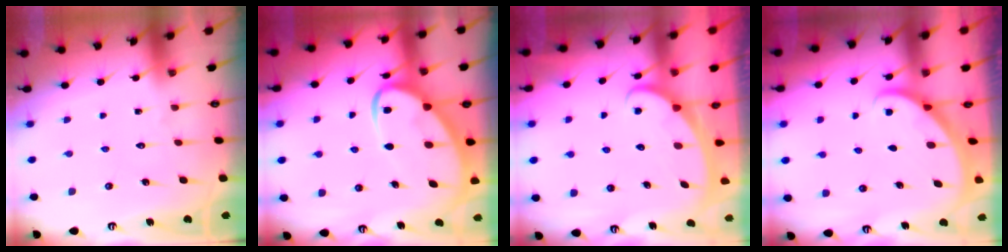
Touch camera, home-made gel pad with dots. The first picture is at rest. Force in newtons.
{"total": 10.2, "press": 10.1, "slide": 1.1}
{"total": 2.5, "press": 2.5, "slide": 0.4}
{"total": 1.9, "press": 1.9, "slide": 0.1}